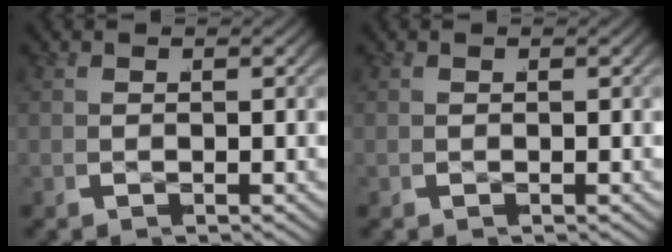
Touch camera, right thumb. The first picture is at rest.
{"total": 0.0}